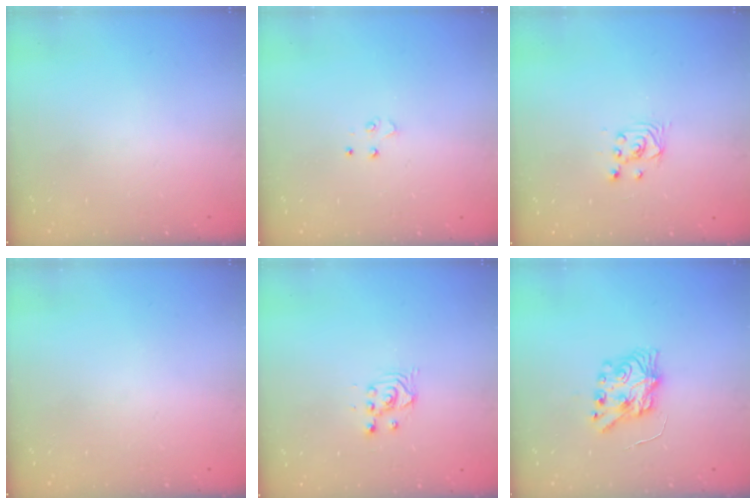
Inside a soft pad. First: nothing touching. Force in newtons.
{"total": 3.5, "press": 3.5, "slide": 0.3}
{"total": 2.2, "press": 2.2, "slide": 0.3}
{"total": 0.0}
{"total": 2.5, "press": 2.5, "slide": 0.2}
{"total": 7.7, "press": 7.7, "slide": 0.8}